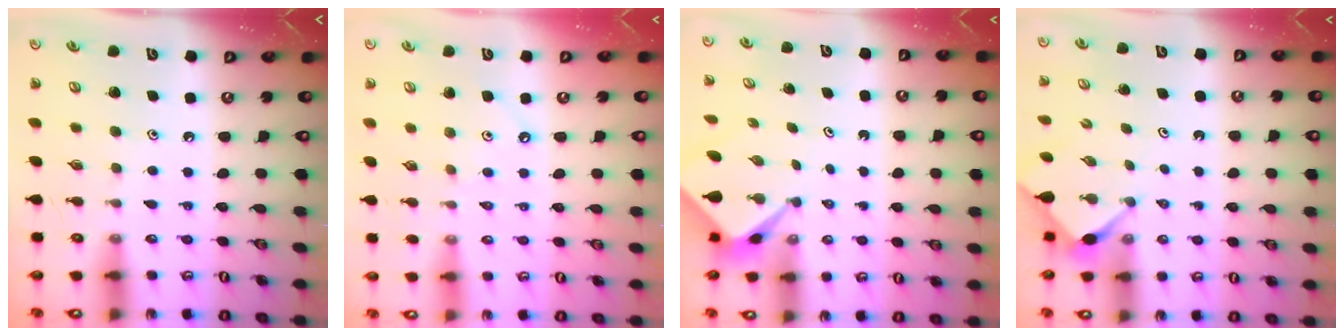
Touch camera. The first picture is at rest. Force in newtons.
{"total": 1.0, "press": 0.9, "slide": 0.2}
{"total": 1.7, "press": 1.7, "slide": 0.1}
{"total": 2.8, "press": 2.8, "slide": 0.3}